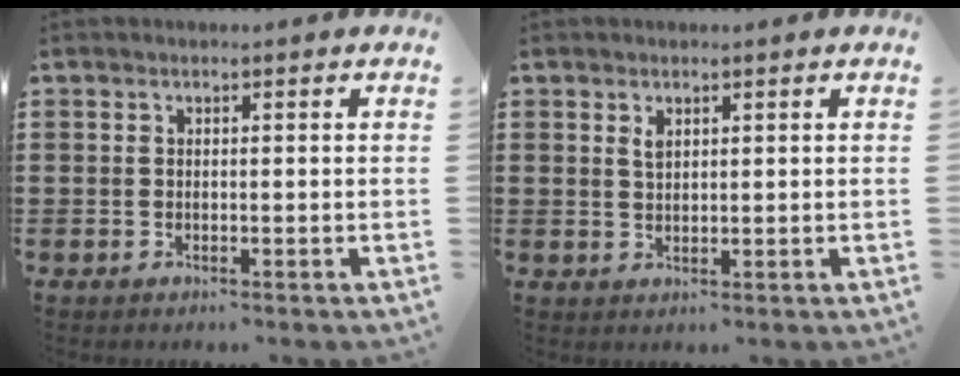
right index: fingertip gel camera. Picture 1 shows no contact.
{"total": 1.6, "force": [0.9, 0.8, 1.0], "torque": [-0.023, 0.004, 0.016]}